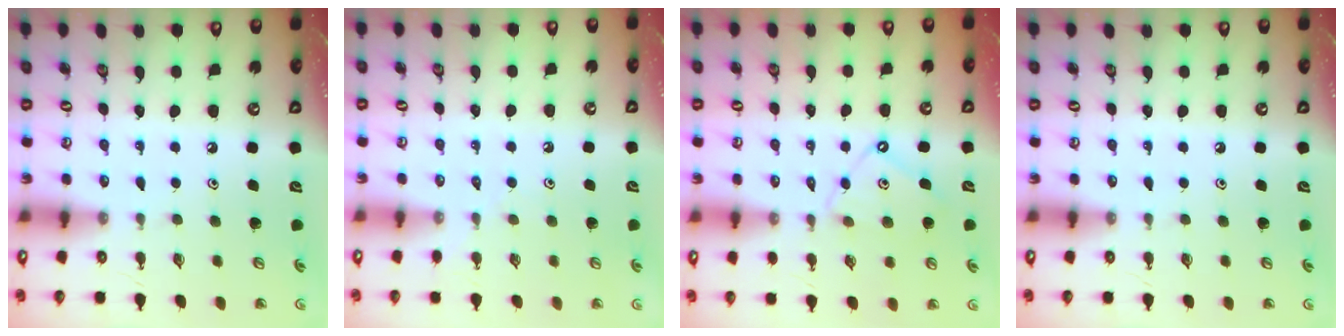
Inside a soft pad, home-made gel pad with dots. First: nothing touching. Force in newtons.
{"total": 4.3, "press": 4.3, "slide": 0.6}
{"total": 9.2, "press": 9.2, "slide": 0.7}
{"total": 0.0}